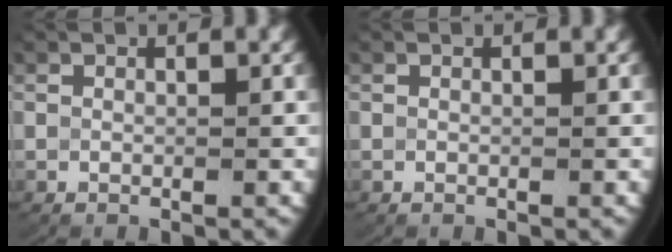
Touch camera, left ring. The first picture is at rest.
{"total": 0.0}